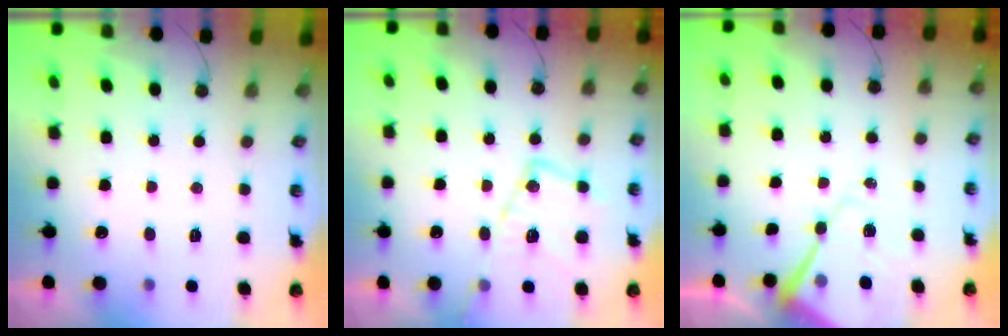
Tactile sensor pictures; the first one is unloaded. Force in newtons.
{"total": 18.3, "press": 18.3, "slide": 1.6}
{"total": 11.9, "press": 11.9, "slide": 1.1}